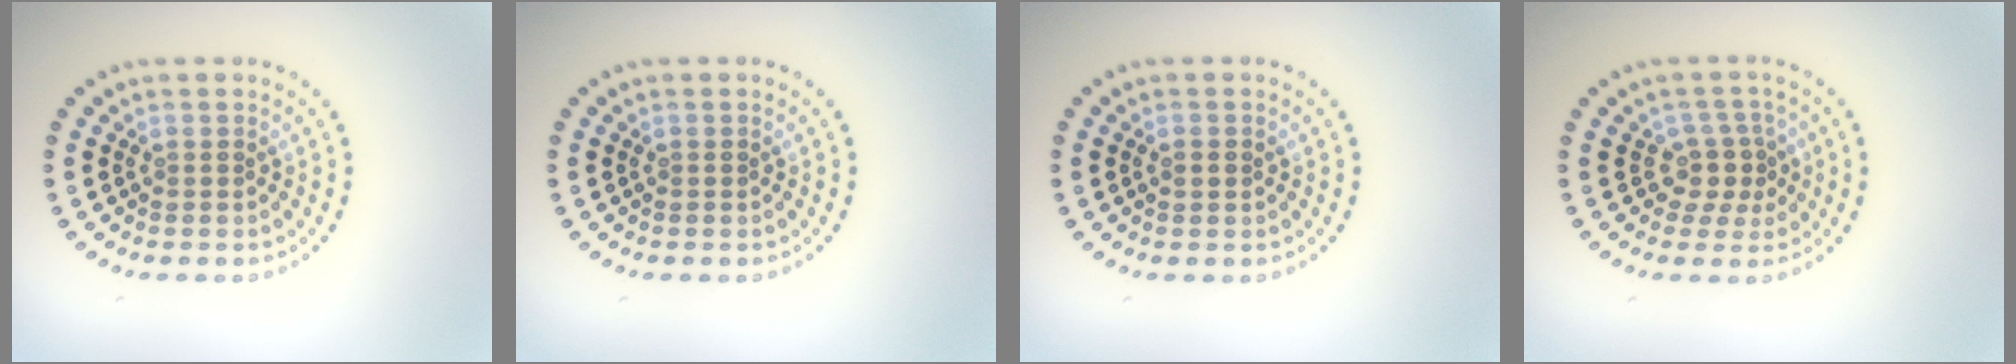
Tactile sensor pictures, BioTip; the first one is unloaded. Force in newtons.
{"total": 0.0}
{"total": 1.0, "press": 1.0, "slide": 0.1}
{"total": 2.5, "press": 1.8, "slide": 1.7}